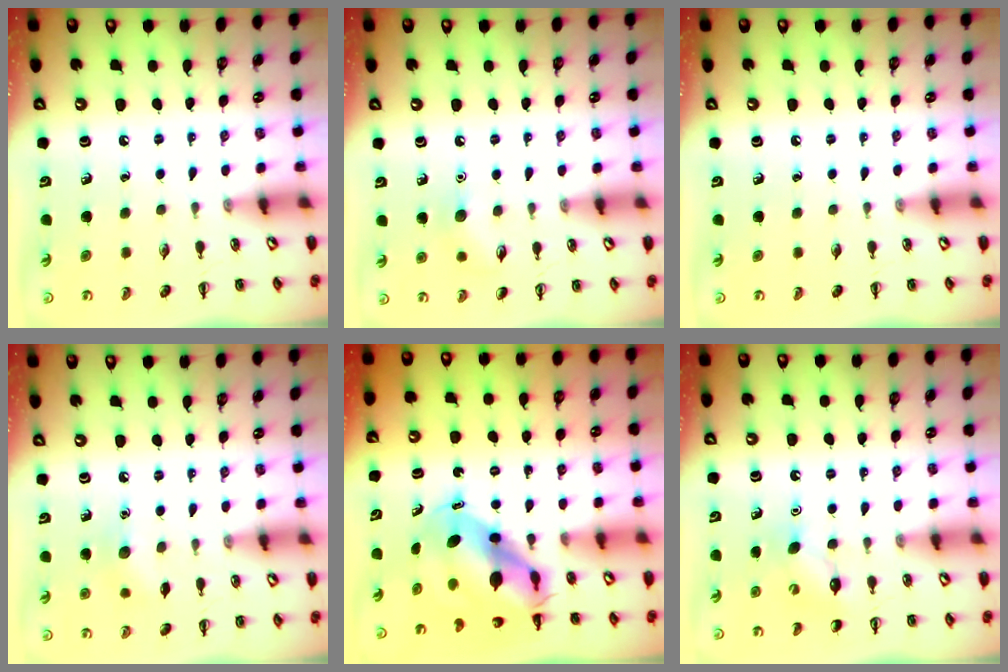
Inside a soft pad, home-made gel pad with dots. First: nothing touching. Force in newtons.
{"total": 7.0, "press": 6.8, "slide": 1.6}
{"total": 0.0}
{"total": 6.8, "press": 6.6, "slide": 1.5}
{"total": 8.0, "press": 7.7, "slide": 2.0}
{"total": 5.9, "press": 5.8, "slide": 1.1}